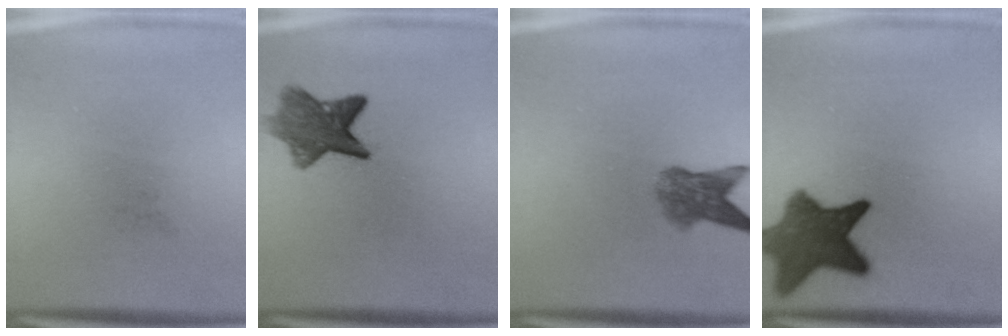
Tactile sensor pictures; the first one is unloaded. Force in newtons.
{"total": 7.2}
{"total": 5.1}
{"total": 9.9}